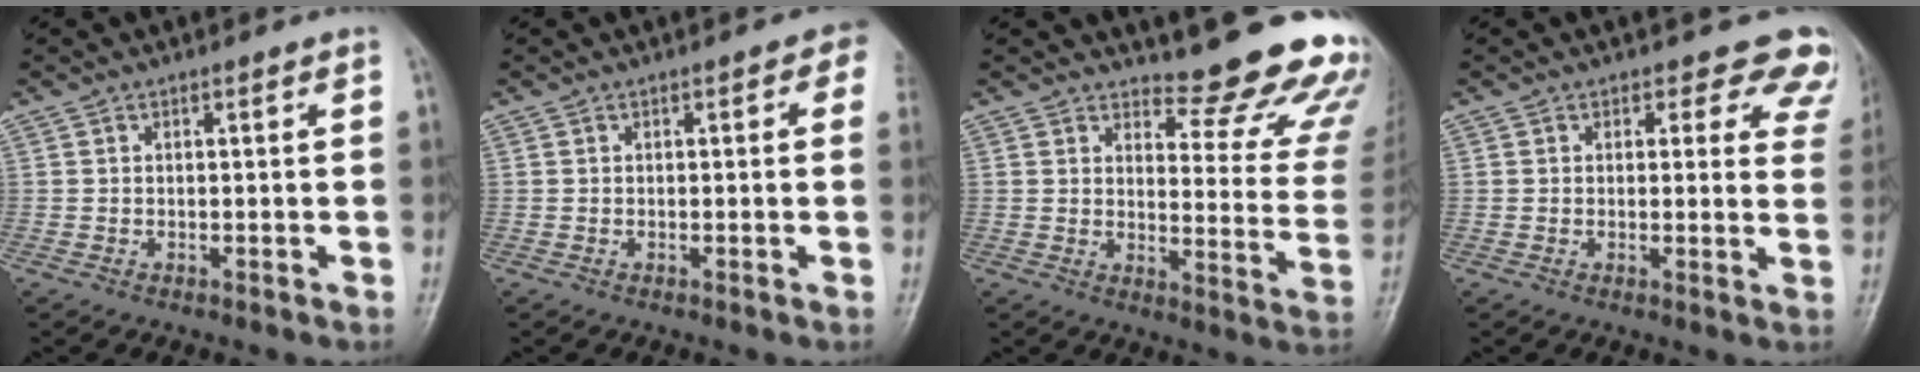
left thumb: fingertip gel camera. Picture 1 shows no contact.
{"total": 2.7, "force": [0.8, 1.5, 2.1], "torque": [0.002, 0.003, -0.003]}
{"total": 17.9, "force": [16.6, 4.1, 5.4], "torque": [-0.017, -0.171, 0.179]}
{"total": 9.2, "force": [7.9, 4.7, 1.0], "torque": [0.055, -0.036, 0.050]}